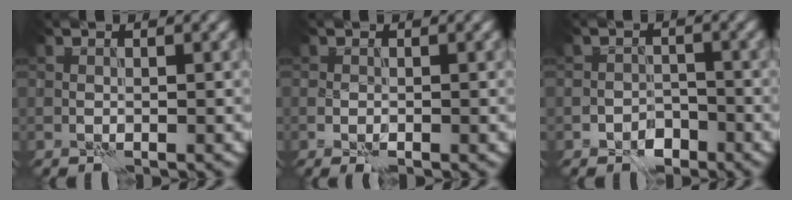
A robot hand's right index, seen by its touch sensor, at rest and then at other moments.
{"total": 1.0, "force": [-0.3, 0.3, 0.9], "torque": [-0.020, -0.001, -0.004]}
{"total": 2.0, "force": [-1.6, 1.1, 0.6], "torque": [-0.003, 0.005, -0.030]}